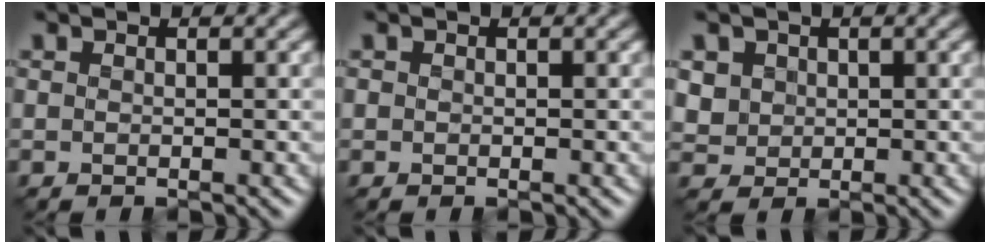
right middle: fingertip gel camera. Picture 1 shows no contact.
{"total": 0.0}
{"total": 2.8, "force": [1.0, 2.5, 0.9], "torque": [-0.041, 0.000, 0.035]}